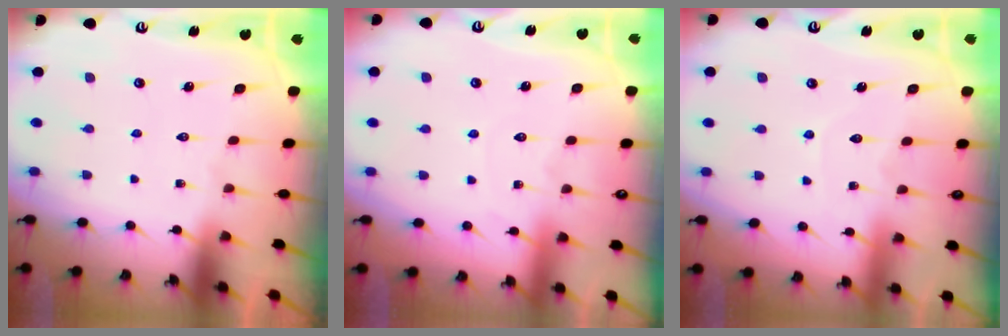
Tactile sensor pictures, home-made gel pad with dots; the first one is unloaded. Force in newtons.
{"total": 2.7, "press": 2.7, "slide": 0.3}
{"total": 4.4, "press": 4.3, "slide": 0.3}